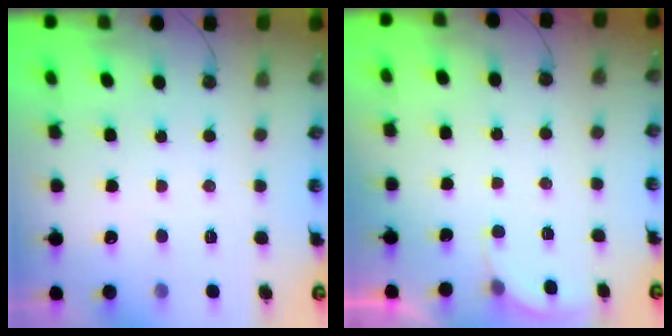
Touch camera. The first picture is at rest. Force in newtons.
{"total": 1.9, "press": 1.9, "slide": 0.2}